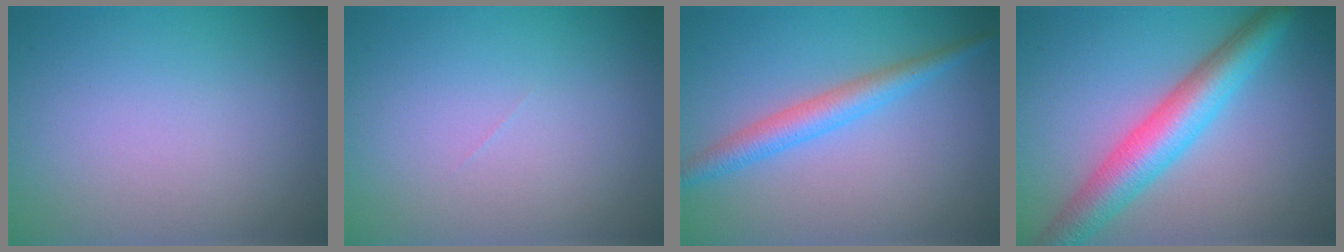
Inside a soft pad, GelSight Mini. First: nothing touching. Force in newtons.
{"total": 0.0}
{"total": 3.0, "press": 3.0, "slide": 0.0}
{"total": 6.2, "press": 6.1, "slide": 0.3}